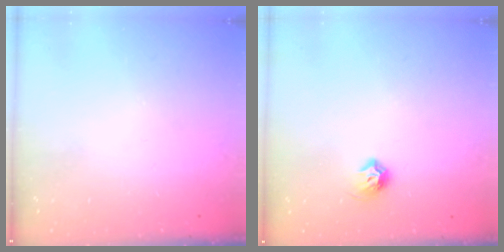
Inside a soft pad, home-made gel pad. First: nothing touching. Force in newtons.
{"total": 7.4, "press": 7.3, "slide": 1.2}